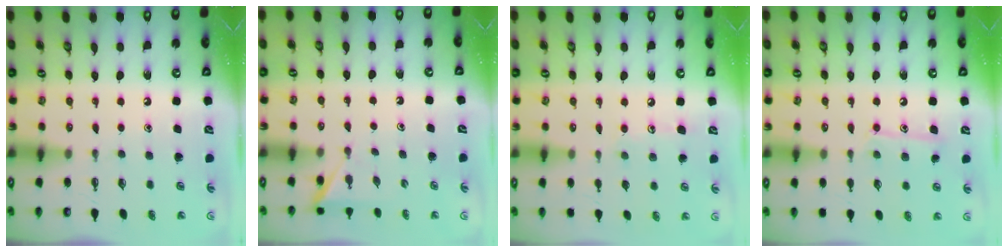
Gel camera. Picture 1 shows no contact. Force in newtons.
{"total": 2.7, "press": 2.7, "slide": 0.2}
{"total": 6.5, "press": 6.5, "slide": 0.6}
{"total": 8.8, "press": 8.8, "slide": 0.6}